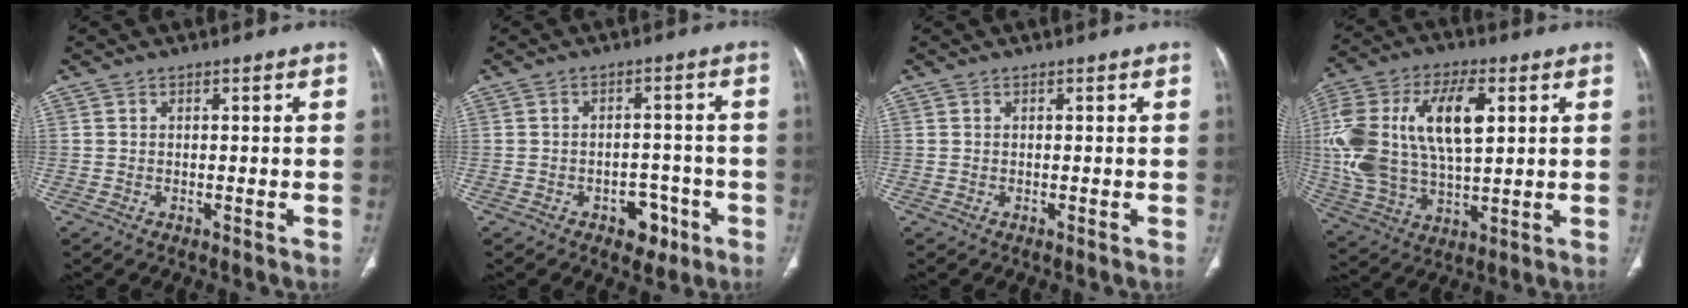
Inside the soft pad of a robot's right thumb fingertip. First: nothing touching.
{"total": 5.4, "force": [-2.8, 3.7, 2.8], "torque": [-0.011, 0.026, -0.034]}
{"total": 0.0}
{"total": 22.5, "force": [4.6, 11.5, 18.8], "torque": [-0.384, 0.005, 0.081]}